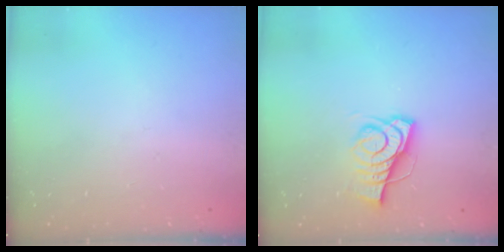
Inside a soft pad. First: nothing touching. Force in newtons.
{"total": 8.3, "press": 8.2, "slide": 0.4}